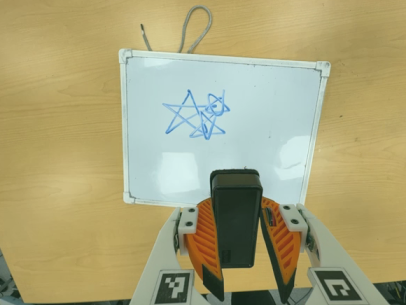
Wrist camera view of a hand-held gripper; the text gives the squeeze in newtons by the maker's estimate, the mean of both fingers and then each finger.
{"total": 9.7, "left": 8.1, "right": 11.3}